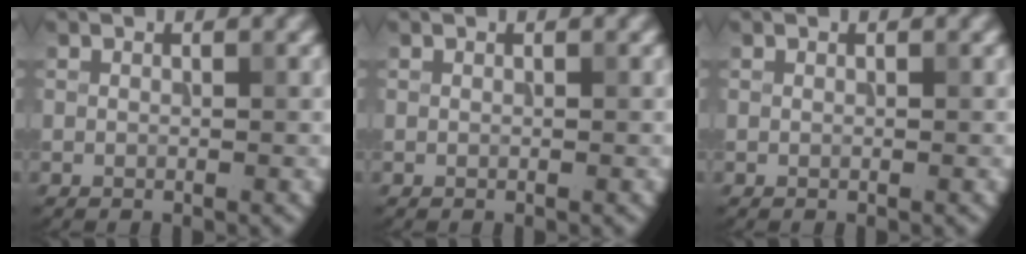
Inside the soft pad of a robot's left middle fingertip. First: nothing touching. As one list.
[{"total": 0.0}, {"total": 0.0}]